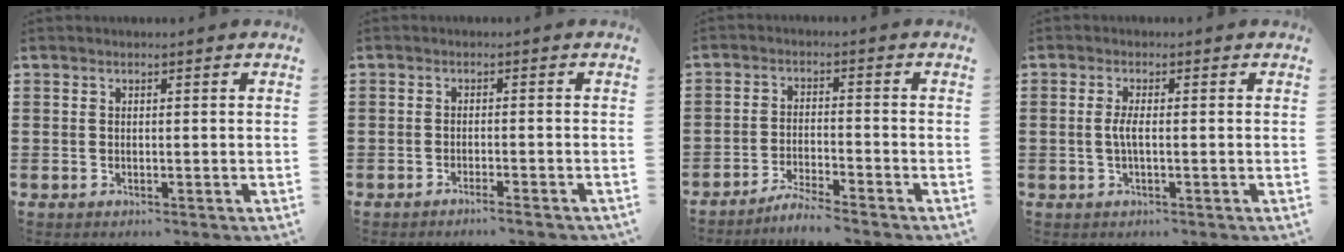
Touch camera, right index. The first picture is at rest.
{"total": 1.7, "force": [-1.5, -0.1, 0.8], "torque": [-0.014, 0.000, -0.029]}
{"total": 3.6, "force": [-3.5, -0.3, 0.6], "torque": [-0.014, 0.003, -0.072]}
{"total": 2.3, "force": [-0.3, 0.4, 2.3], "torque": [-0.058, -0.006, -0.012]}